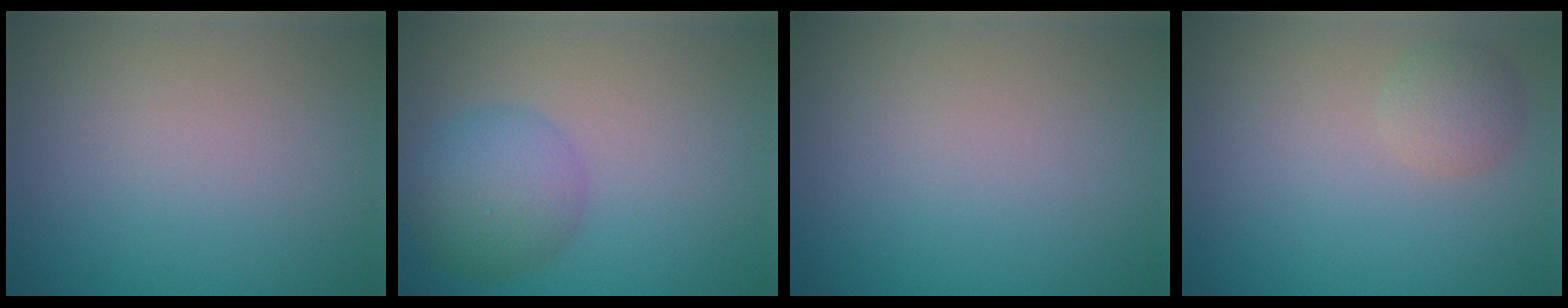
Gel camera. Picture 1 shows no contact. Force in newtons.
{"total": 4.7, "press": 4.7, "slide": 0.0}
{"total": 0.0}
{"total": 2.2, "press": 2.2, "slide": 0.1}